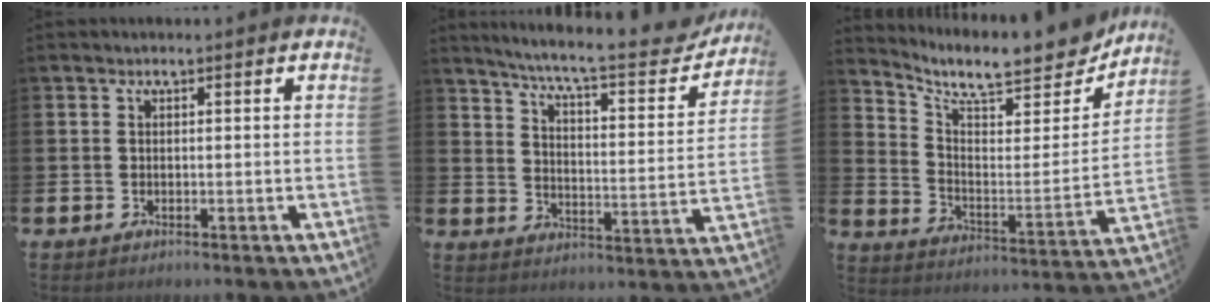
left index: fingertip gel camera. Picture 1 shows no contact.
{"total": 8.2, "force": [7.3, 1.0, 3.7], "torque": [-0.090, -0.052, 0.117]}
{"total": 8.8, "force": [7.9, 2.5, 3.1], "torque": [-0.072, -0.071, 0.131]}